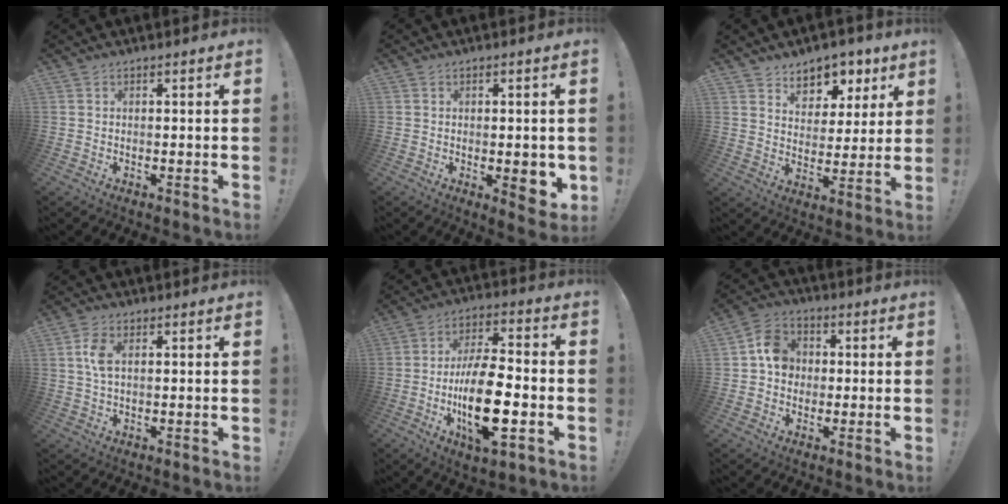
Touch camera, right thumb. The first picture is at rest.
{"total": 5.8, "force": [-1.0, 2.9, 5.0], "torque": [-0.054, -0.001, -0.010]}
{"total": 8.1, "force": [5.7, 5.6, 1.7], "torque": [-0.012, -0.048, 0.109]}
{"total": 5.1, "force": [1.2, 2.5, 4.3], "torque": [-0.087, 0.002, 0.018]}
{"total": 18.1, "force": [-5.4, 8.2, 15.2], "torque": [-0.278, 0.016, -0.087]}
{"total": 9.1, "force": [0.5, 7.8, 4.7], "torque": [-0.064, 0.021, 0.014]}